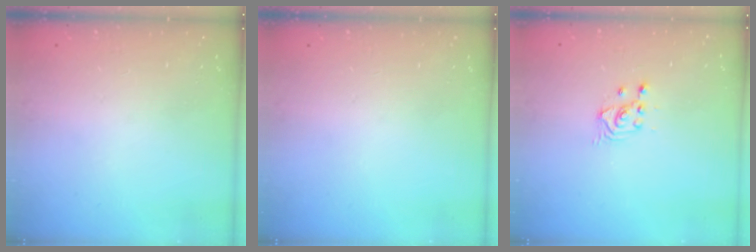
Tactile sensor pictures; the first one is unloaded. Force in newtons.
{"total": 0.0}
{"total": 2.7, "press": 2.7, "slide": 0.2}